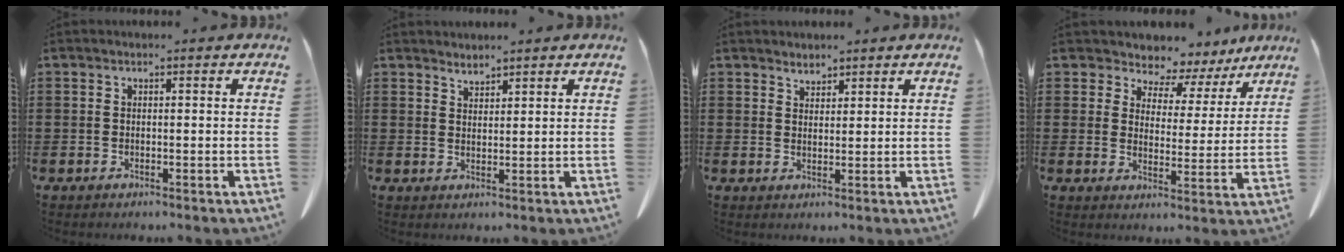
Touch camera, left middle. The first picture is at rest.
{"total": 2.0, "force": [2.0, 0.2, -0.2], "torque": [-0.001, -0.004, 0.039]}
{"total": 2.0, "force": [1.9, 0.5, 0.0], "torque": [-0.003, 0.002, 0.037]}
{"total": 5.0, "force": [4.7, 1.6, -0.1], "torque": [-0.029, -0.035, 0.080]}